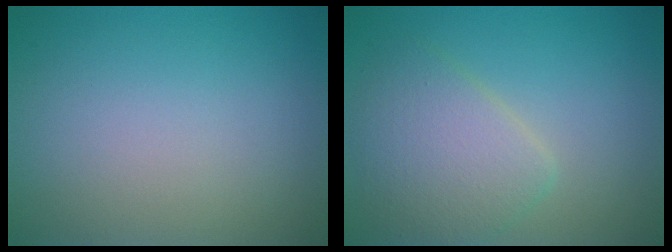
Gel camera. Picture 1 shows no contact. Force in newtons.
{"total": 4.5, "press": 4.5, "slide": 0.2}